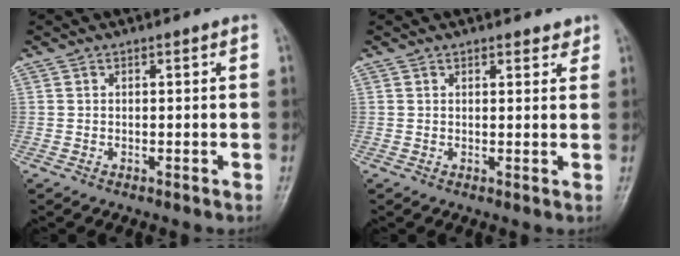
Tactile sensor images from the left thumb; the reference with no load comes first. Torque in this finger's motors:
{"motor_torque": [-0.30, -0.38, -0.06, 0.00, 0.09]}